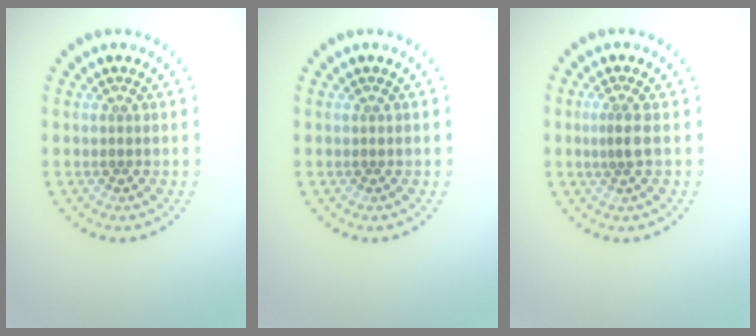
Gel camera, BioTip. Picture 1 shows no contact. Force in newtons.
{"total": 0.0}
{"total": 1.3, "press": 0.9, "slide": 1.0}